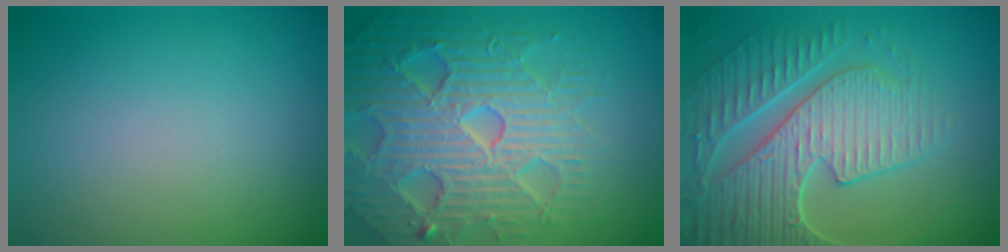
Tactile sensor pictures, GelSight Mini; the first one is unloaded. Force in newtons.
{"total": 7.2, "press": 7.0, "slide": 1.4}
{"total": 7.8, "press": 6.0, "slide": 5.0}